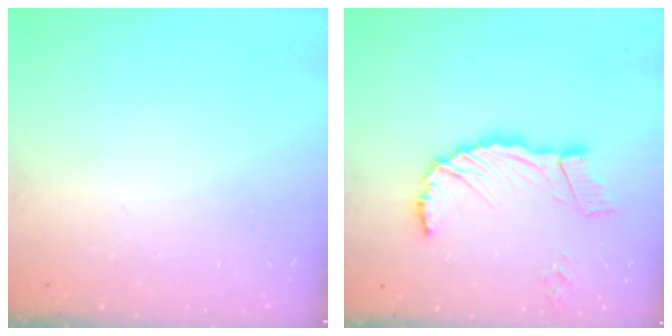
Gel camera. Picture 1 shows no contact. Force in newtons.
{"total": 12.2, "press": 12.1, "slide": 1.6}